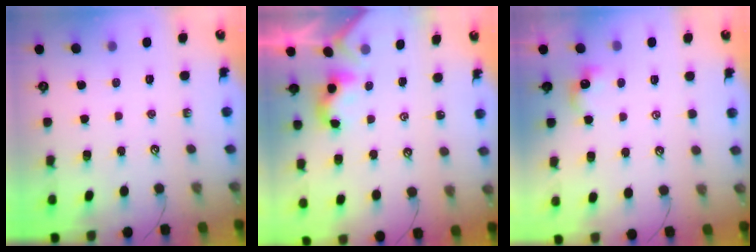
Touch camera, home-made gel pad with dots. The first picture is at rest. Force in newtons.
{"total": 2.2, "press": 2.2, "slide": 0.2}
{"total": 2.0, "press": 1.9, "slide": 0.3}